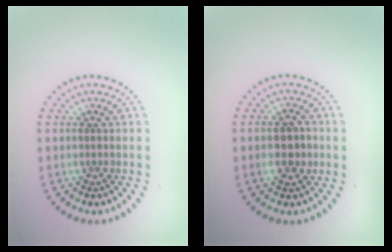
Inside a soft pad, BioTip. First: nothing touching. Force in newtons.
{"total": 2.7, "press": 2.7, "slide": 0.2}